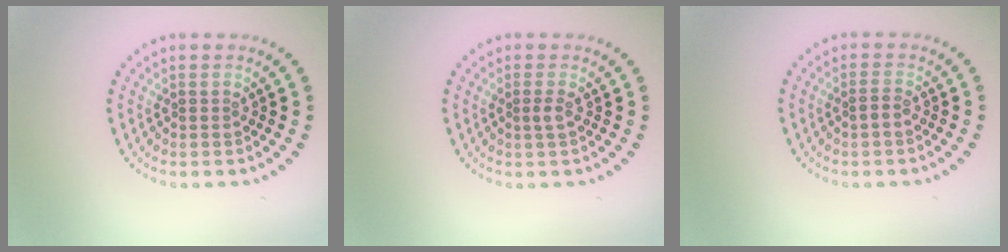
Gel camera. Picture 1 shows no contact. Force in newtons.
{"total": 0.9, "press": 0.7, "slide": 0.6}
{"total": 1.0, "press": 0.9, "slide": 0.5}